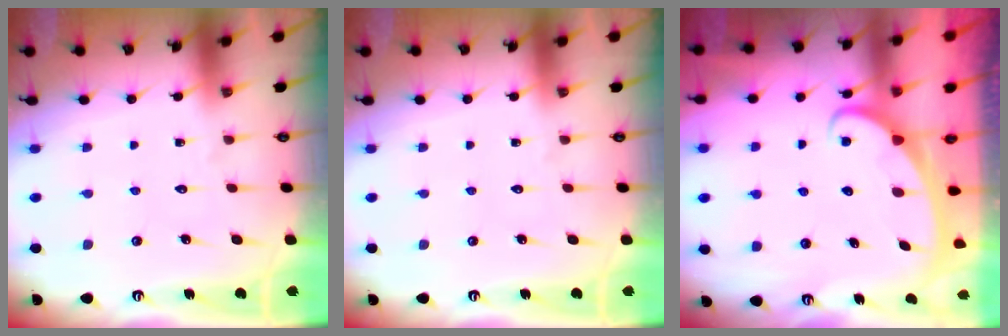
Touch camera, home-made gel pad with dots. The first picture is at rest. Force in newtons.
{"total": 0.0}
{"total": 2.6, "press": 2.6, "slide": 0.3}